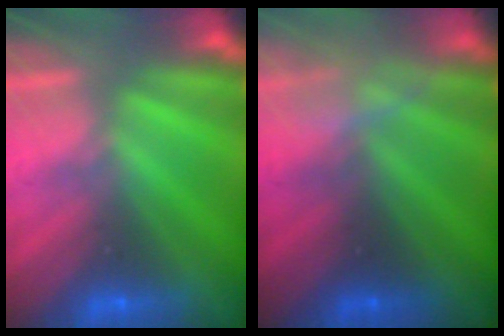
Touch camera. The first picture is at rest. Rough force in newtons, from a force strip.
{"total": 2.4}